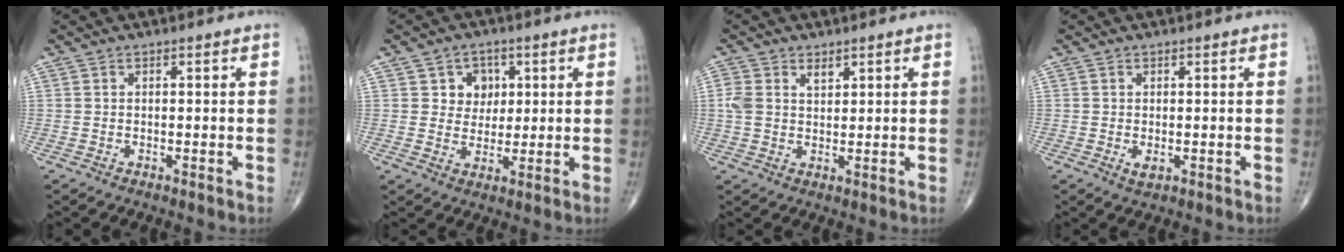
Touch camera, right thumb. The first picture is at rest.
{"total": 5.5, "force": [1.8, 4.7, 2.0], "torque": [0.003, -0.003, 0.026]}
{"total": 4.1, "force": [1.7, 2.7, 2.7], "torque": [-0.048, 0.000, 0.035]}
{"total": 1.4, "force": [-0.2, 0.7, 1.2], "torque": [-0.019, -0.004, 0.000]}